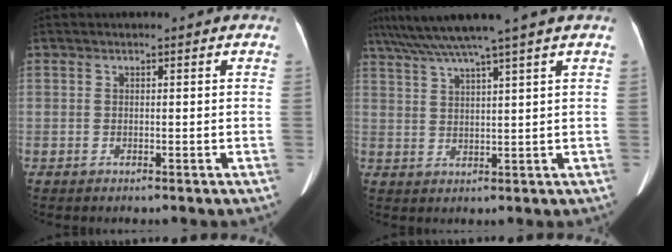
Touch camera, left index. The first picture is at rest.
{"total": 8.7, "force": [7.0, -2.0, 4.7], "torque": [-0.082, 0.022, 0.116]}